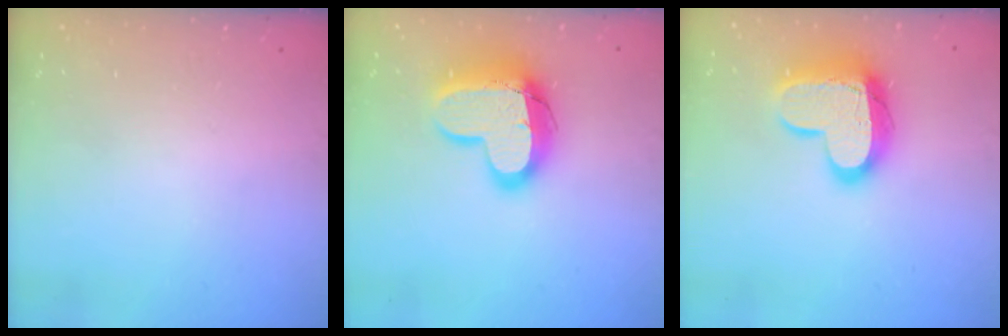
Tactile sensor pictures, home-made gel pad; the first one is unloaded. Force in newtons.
{"total": 17.2, "press": 17.1, "slide": 1.5}
{"total": 15.7, "press": 15.7, "slide": 1.2}